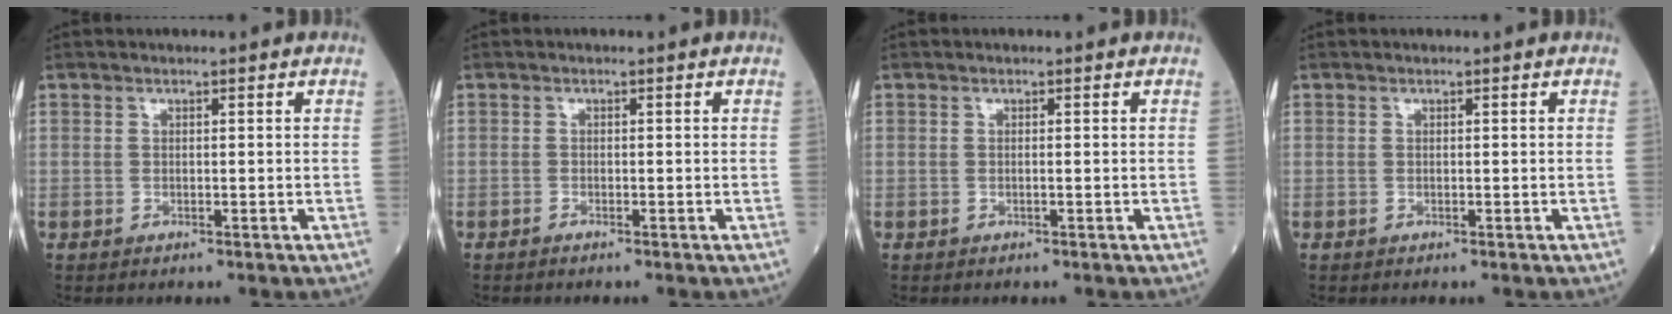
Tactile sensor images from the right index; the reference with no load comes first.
{"total": 0.0}
{"total": 0.0}
{"total": 0.0}